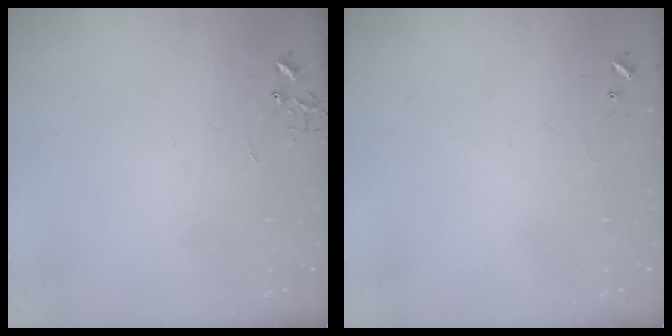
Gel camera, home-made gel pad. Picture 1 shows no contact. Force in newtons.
{"total": 3.7, "press": 3.7, "slide": 0.4}